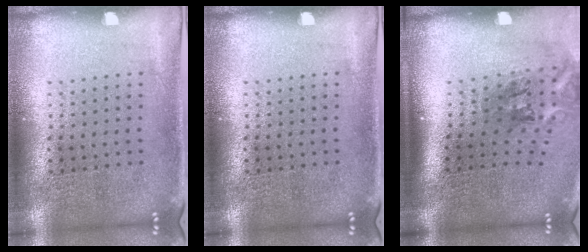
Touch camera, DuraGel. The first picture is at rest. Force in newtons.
{"total": 0.0}
{"total": 2.2, "press": 1.3, "slide": 1.8}